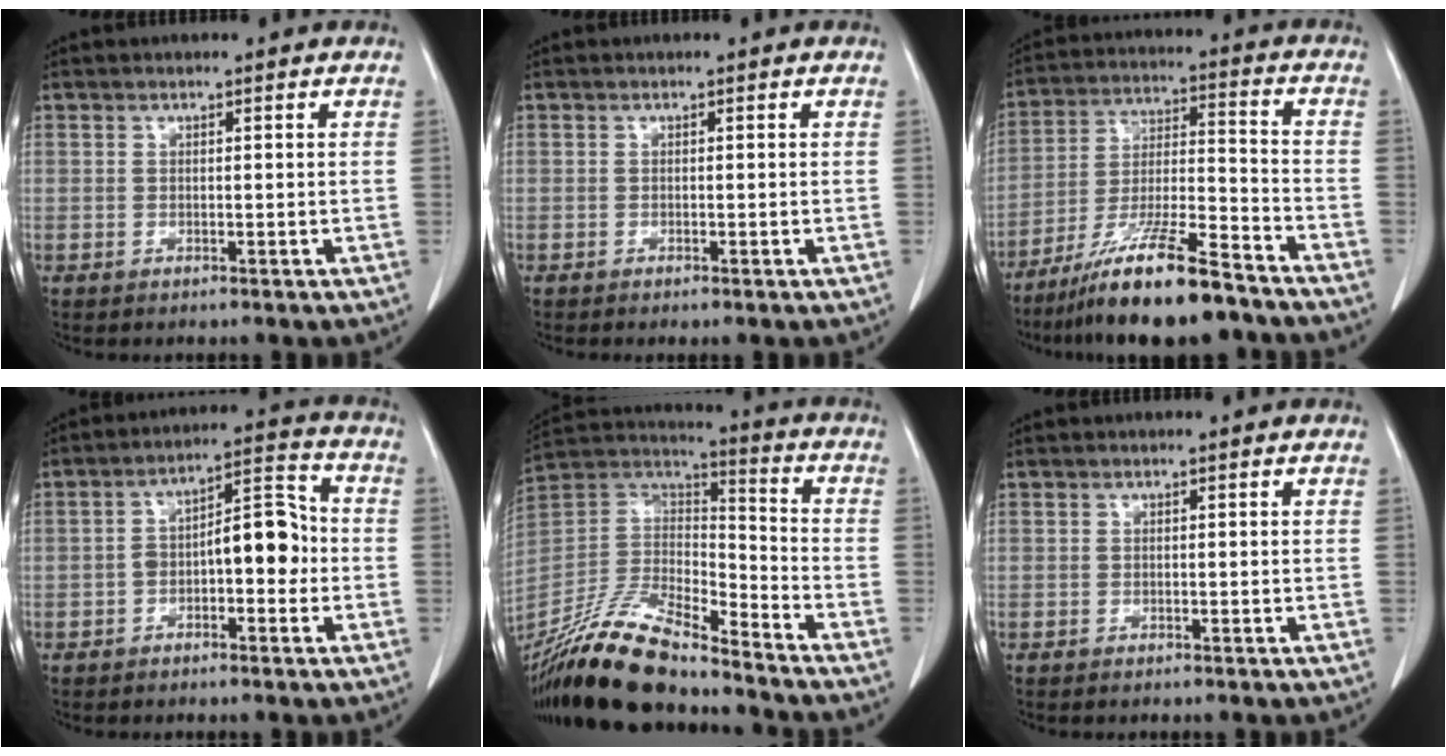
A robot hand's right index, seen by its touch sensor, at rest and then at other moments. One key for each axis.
{"total": 0.5, "fx": -0.3, "fy": 0.0, "fz": 0.4, "tx": -0.009, "ty": -0.001, "tz": -0.006}
{"total": 15.8, "fx": -12.3, "fy": 1.2, "fz": 9.8, "tx": -0.188, "ty": -0.023, "tz": -0.218}
{"total": 8.4, "fx": -1.5, "fy": 3.4, "fz": 7.6, "tx": -0.119, "ty": 0.039, "tz": -0.026}
{"total": 20.4, "fx": -17.0, "fy": 4.3, "fz": 10.5, "tx": -0.229, "ty": -0.012, "tz": -0.319}
{"total": 0.0}